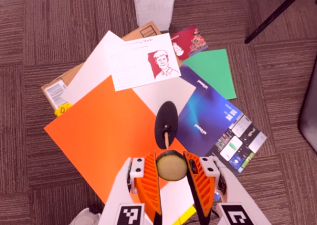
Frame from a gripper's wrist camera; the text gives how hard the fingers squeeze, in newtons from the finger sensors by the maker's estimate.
{"total": 8.0, "left": 8.0, "right": 8.0}